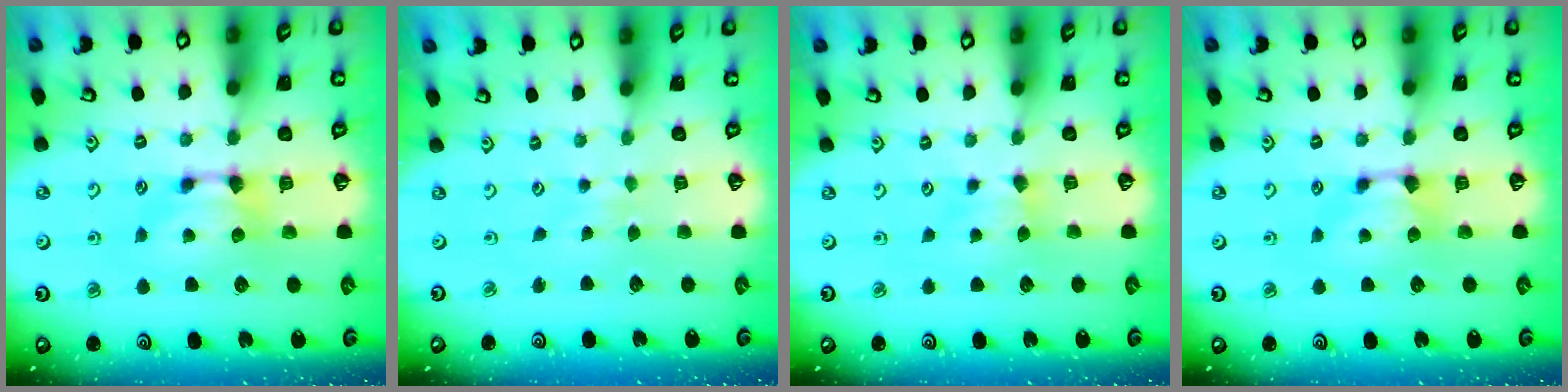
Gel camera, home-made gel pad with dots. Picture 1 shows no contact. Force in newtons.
{"total": 4.9, "press": 4.9, "slide": 0.1}
{"total": 2.5, "press": 2.5, "slide": 0.4}
{"total": 0.5, "press": 0.4, "slide": 0.3}